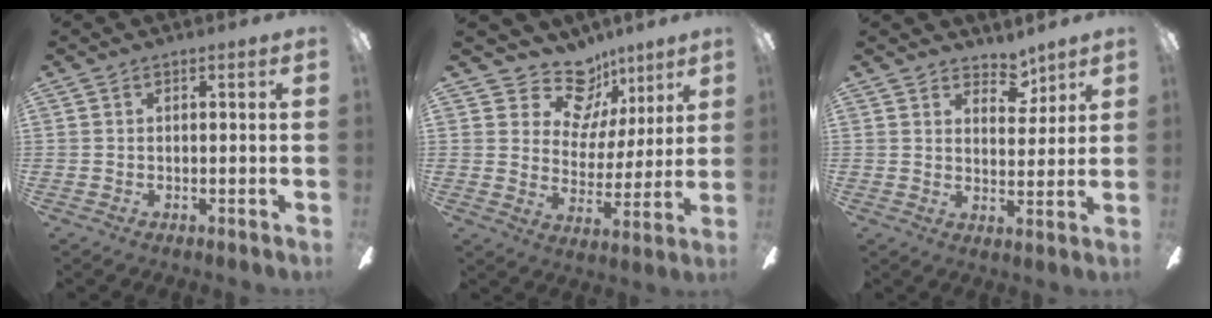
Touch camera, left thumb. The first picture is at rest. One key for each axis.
{"total": 14.2, "fx": 9.7, "fy": 9.1, "fz": 5.1, "tx": -0.089, "ty": -0.056, "tz": 0.183}
{"total": 4.5, "fx": 3.8, "fy": 2.1, "fz": 1.0, "tx": 0.002, "ty": -0.022, "tz": 0.066}